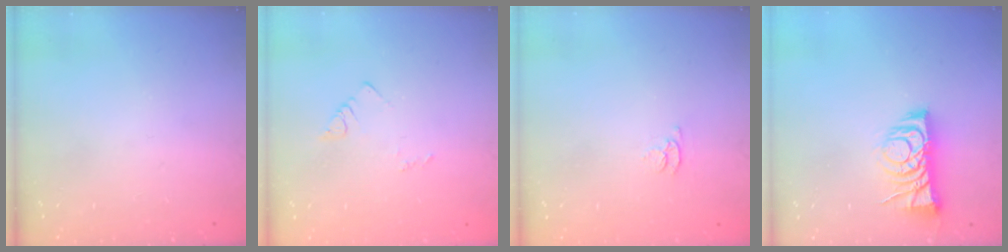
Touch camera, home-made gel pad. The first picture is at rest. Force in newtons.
{"total": 3.4, "press": 3.4, "slide": 0.3}
{"total": 2.8, "press": 2.8, "slide": 0.4}
{"total": 8.2, "press": 8.1, "slide": 0.8}